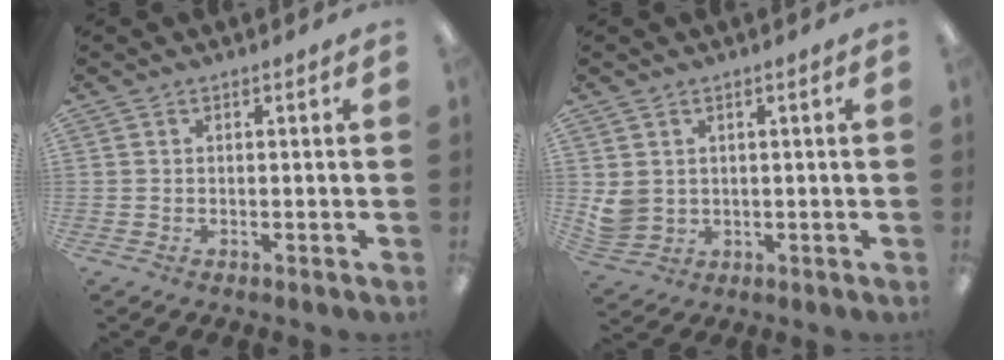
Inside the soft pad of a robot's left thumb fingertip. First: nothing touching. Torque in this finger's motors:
{"motor_torque": [0.63, 0.87, 0.53, -0.33, 0.01]}